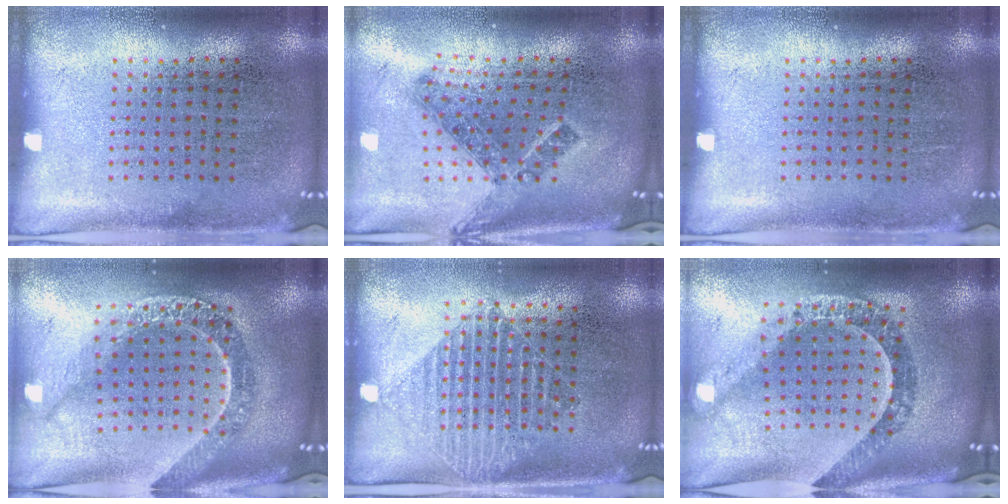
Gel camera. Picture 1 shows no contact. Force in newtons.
{"total": 1.4, "press": 1.0, "slide": 0.9}
{"total": 0.0}
{"total": 2.7, "press": 2.2, "slide": 1.6}
{"total": 1.4, "press": 1.2, "slide": 0.8}
{"total": 1.8, "press": 1.6, "slide": 0.8}